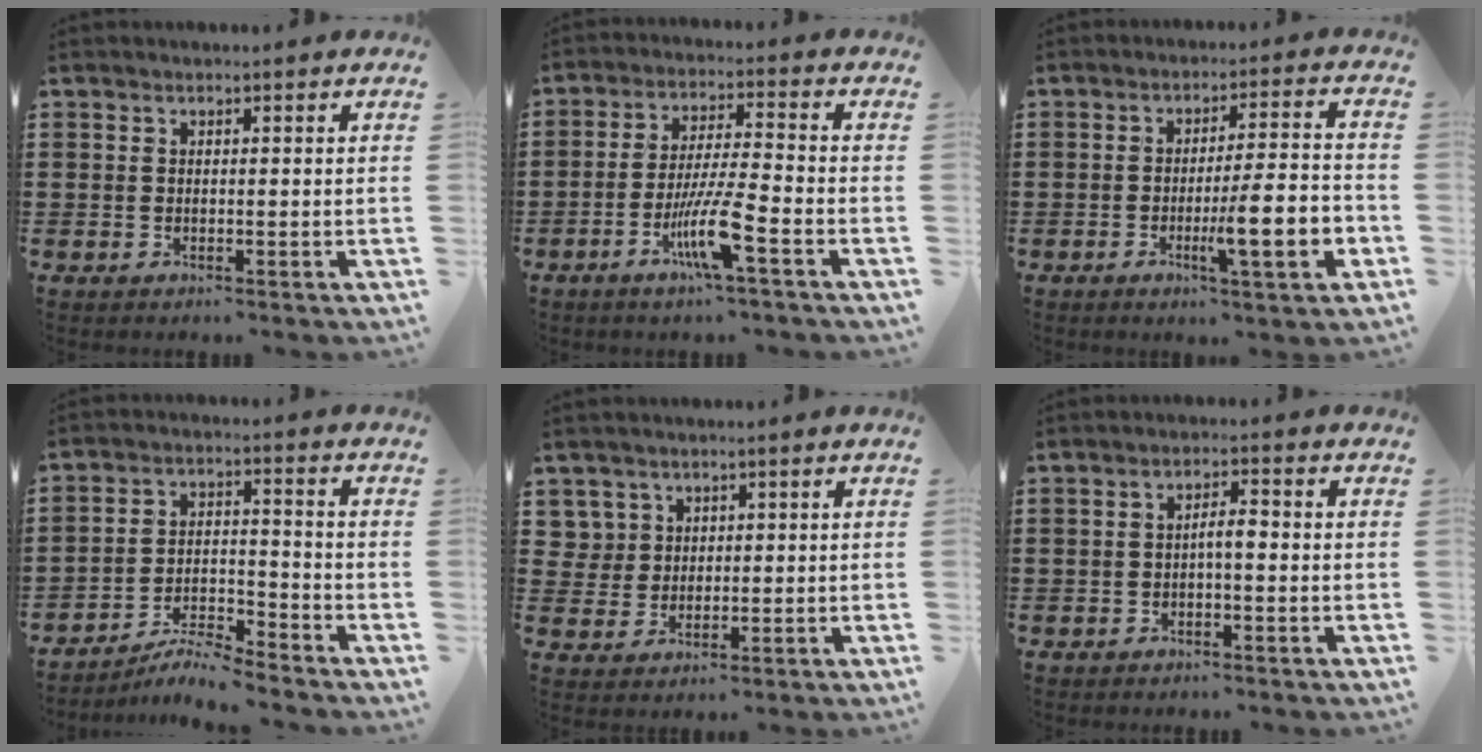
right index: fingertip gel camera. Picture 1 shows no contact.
{"total": 8.7, "force": [-4.2, 0.4, 7.6], "torque": [-0.155, -0.015, -0.082]}
{"total": 10.1, "force": [-3.2, 1.2, 9.5], "torque": [-0.152, -0.010, -0.055]}
{"total": 5.6, "force": [-5.4, 0.1, 1.7], "torque": [-0.037, -0.001, -0.107]}
{"total": 3.3, "force": [1.5, 2.9, 0.2], "torque": [-0.020, 0.012, 0.028]}
{"total": 2.5, "force": [-0.6, 0.6, 2.3], "torque": [-0.042, 0.004, -0.013]}